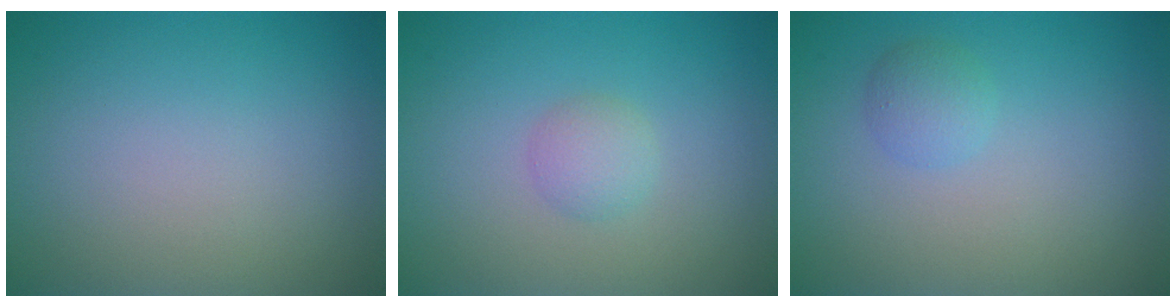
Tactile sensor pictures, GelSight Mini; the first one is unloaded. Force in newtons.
{"total": 1.6, "press": 1.6, "slide": 0.0}
{"total": 1.5, "press": 1.5, "slide": 0.1}